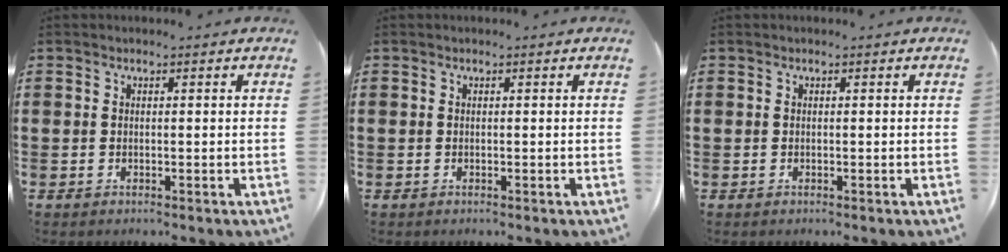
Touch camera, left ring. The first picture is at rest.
{"total": 0.0}
{"total": 0.0}